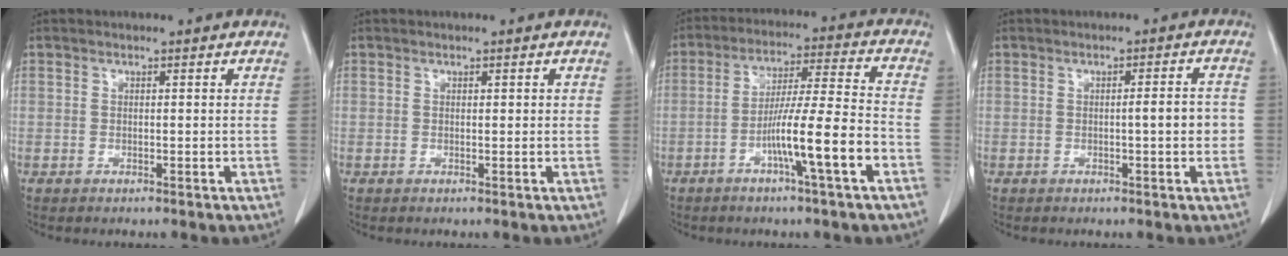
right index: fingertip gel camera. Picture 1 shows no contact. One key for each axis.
{"total": 0.7, "fx": 0.3, "fy": 0.3, "fz": 0.5, "tx": -0.006, "ty": 0.002, "tz": 0.005}
{"total": 11.5, "fx": -4.6, "fy": -0.5, "fz": 10.5, "tx": -0.183, "ty": 0.004, "tz": -0.081}
{"total": 3.4, "fx": -0.2, "fy": 0.6, "fz": 3.3, "tx": -0.044, "ty": 0.005, "tz": -0.003}